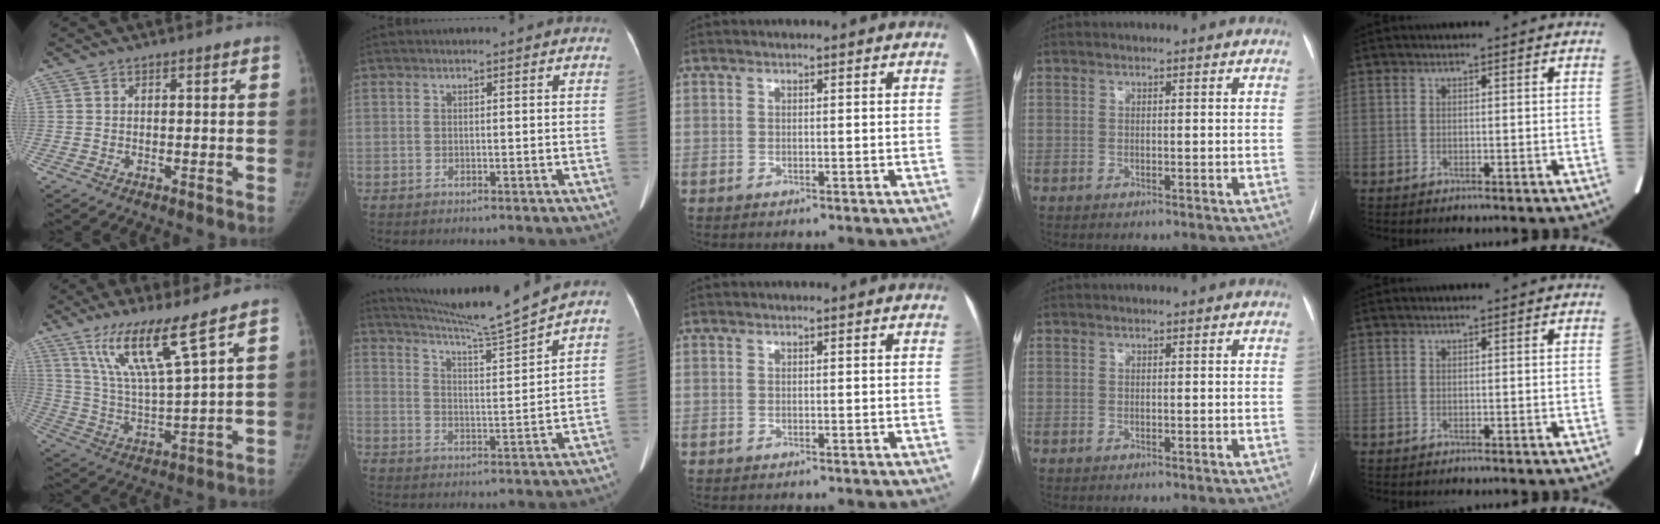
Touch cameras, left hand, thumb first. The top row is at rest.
{"thumb": {"total": 12.4, "force": [8.0, 0.2, 9.5], "torque": [-0.182, -0.050, 0.166]}, "index": {"total": 10.9, "force": [10.0, -3.1, 3.1], "torque": [-0.064, -0.038, 0.170]}}